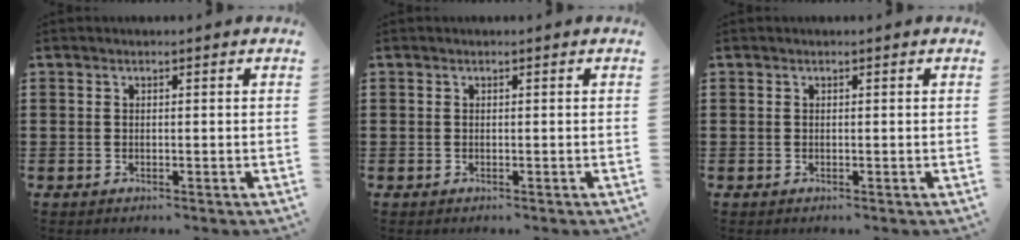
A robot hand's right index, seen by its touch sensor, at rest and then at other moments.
{"total": 0.0}
{"total": 0.0}